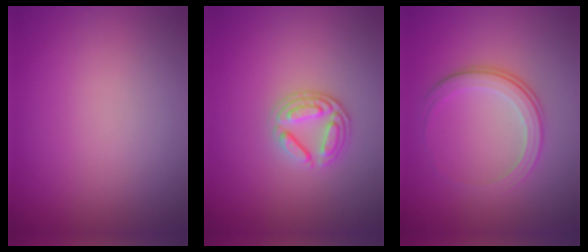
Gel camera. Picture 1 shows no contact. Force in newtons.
{"total": 2.6, "press": 2.4, "slide": 1.0}
{"total": 3.6, "press": 2.5, "slide": 2.6}